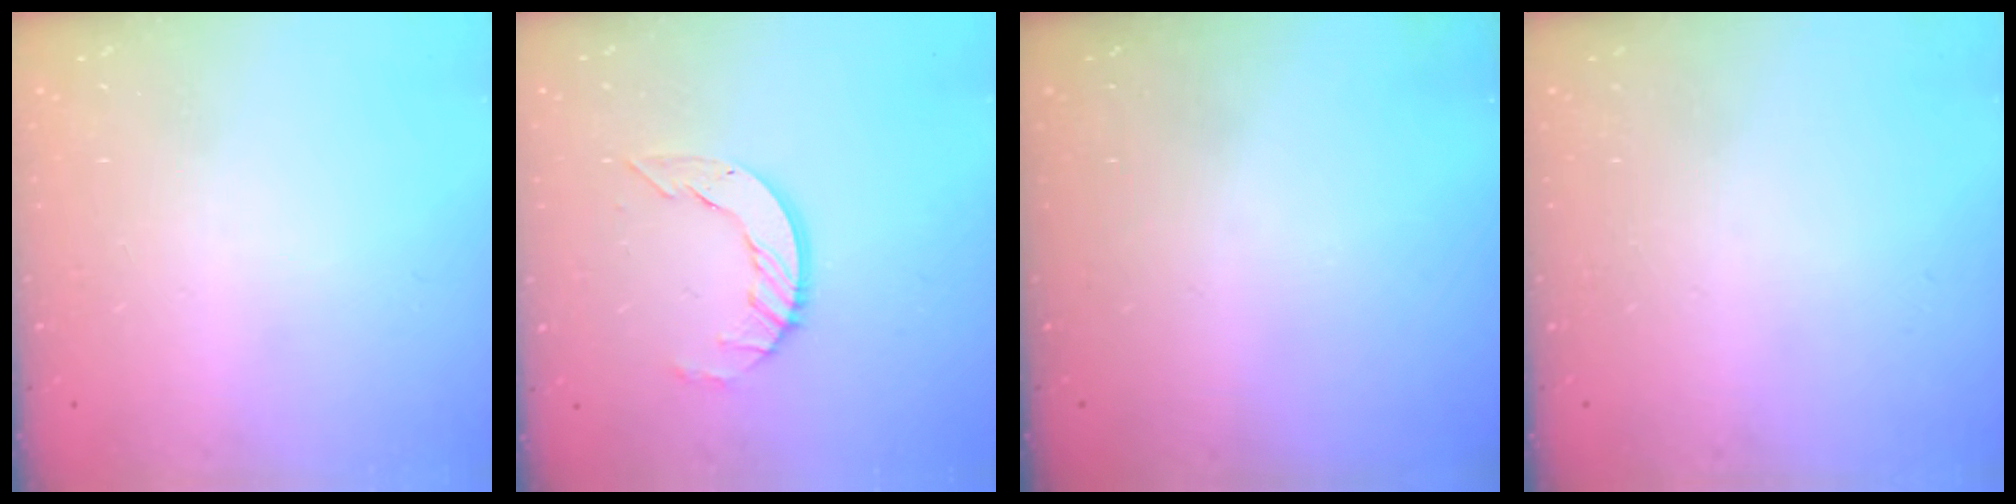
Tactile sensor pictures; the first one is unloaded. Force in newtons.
{"total": 8.3, "press": 8.3, "slide": 0.7}
{"total": 0.0}
{"total": 0.0}